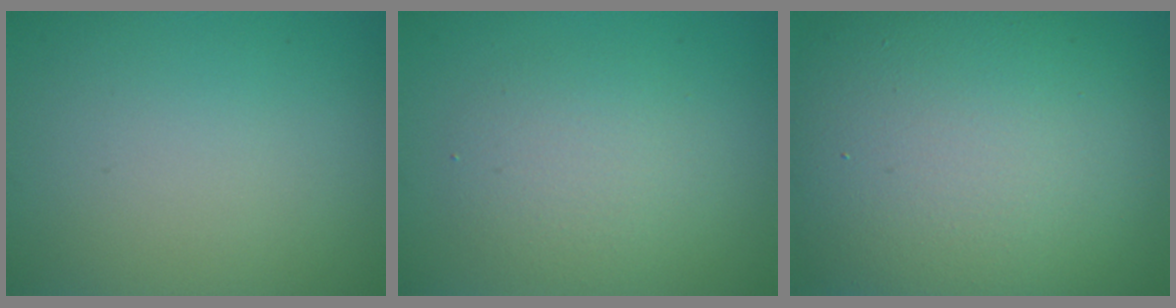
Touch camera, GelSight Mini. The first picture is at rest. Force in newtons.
{"total": 3.1, "press": 3.1, "slide": 0.1}
{"total": 14.5, "press": 14.5, "slide": 0.8}